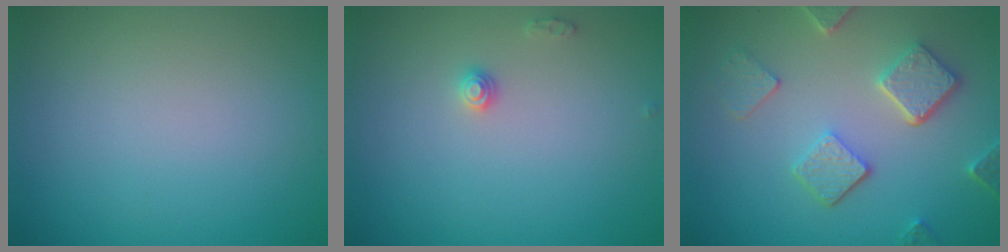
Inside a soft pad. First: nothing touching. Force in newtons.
{"total": 1.0, "press": 1.0, "slide": 0.1}
{"total": 4.9, "press": 3.9, "slide": 3.1}